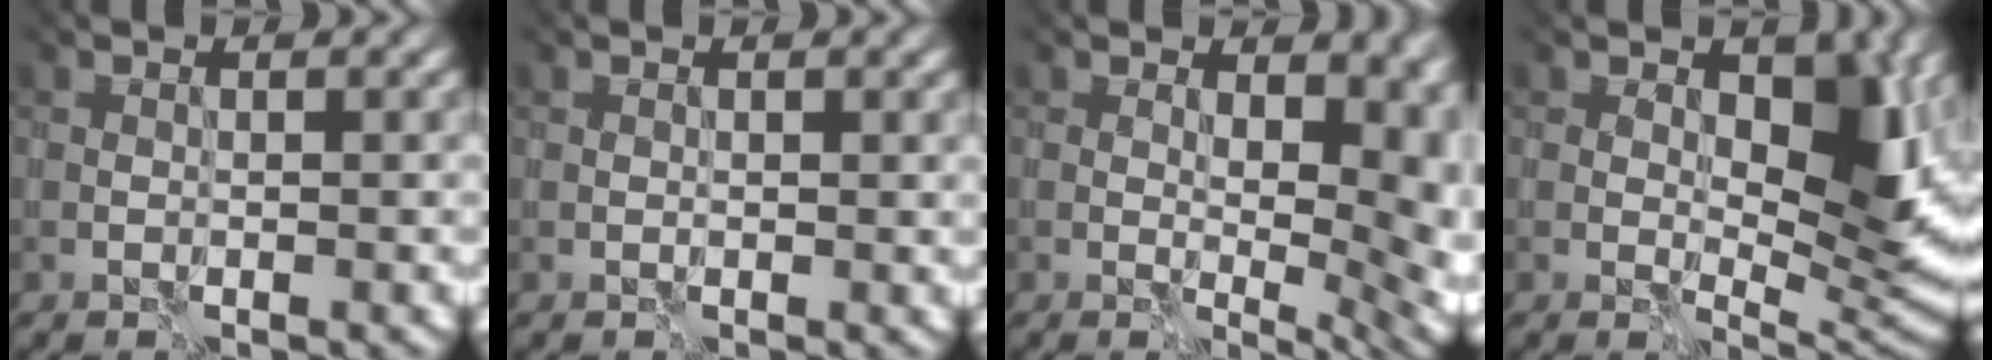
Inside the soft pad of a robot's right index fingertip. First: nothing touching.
{"total": 0.0}
{"total": 9.7, "force": [2.0, 5.3, 7.8], "torque": [-0.056, 0.012, 0.029]}
{"total": 8.0, "force": [1.8, 4.5, 6.3], "torque": [-0.084, -0.004, 0.032]}